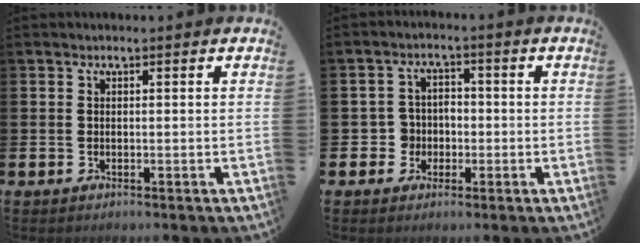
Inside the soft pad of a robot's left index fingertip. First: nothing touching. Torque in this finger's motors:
{"motor_torque": [0.10, 0.01, -0.01, -0.01]}